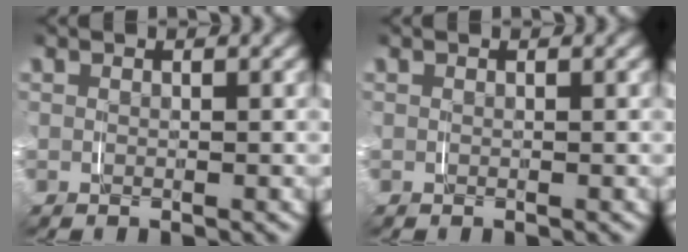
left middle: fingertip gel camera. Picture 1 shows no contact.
{"total": 0.0}